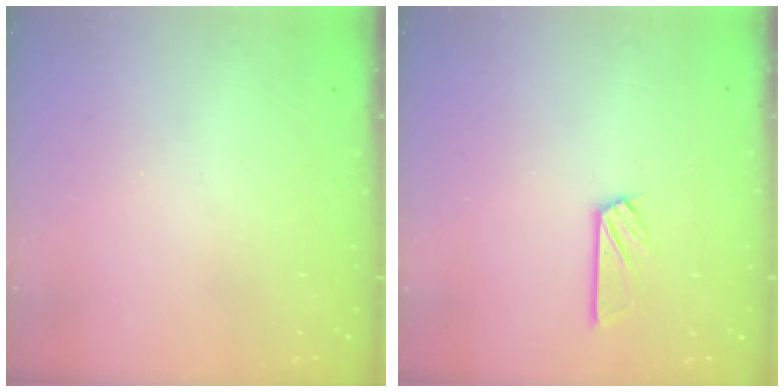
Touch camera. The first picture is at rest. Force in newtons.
{"total": 6.7, "press": 6.7, "slide": 0.1}